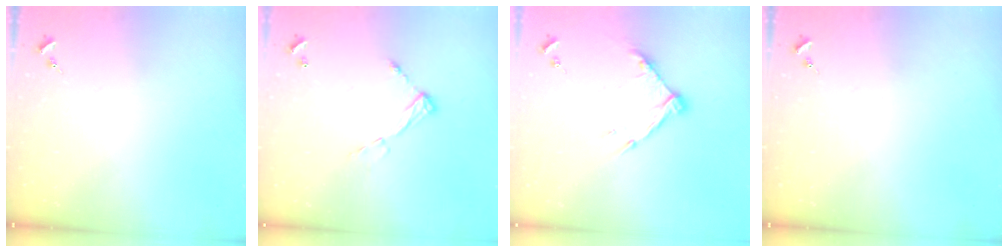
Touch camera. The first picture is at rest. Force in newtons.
{"total": 8.2, "press": 8.2, "slide": 0.5}
{"total": 10.4, "press": 10.4, "slide": 0.8}
{"total": 0.0}